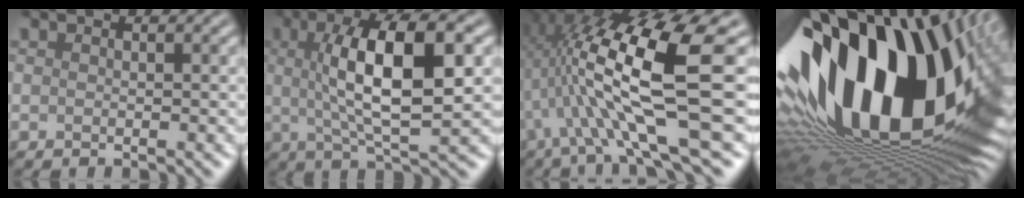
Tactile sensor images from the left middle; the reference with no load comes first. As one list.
[{"total": 9.3, "force": [1.7, 2.6, 8.8], "torque": [-0.138, 0.017, 0.040]}, {"total": 11.6, "force": [0.6, 2.4, 11.3], "torque": [-0.206, 0.007, 0.029]}, {"total": 20.5, "force": [3.4, 10.8, 17.1], "torque": [-0.302, 0.001, 0.066]}]